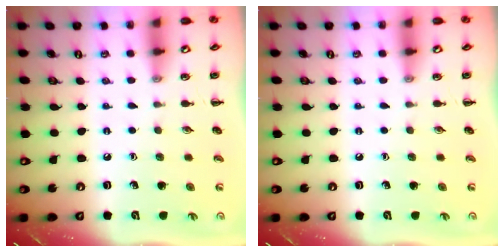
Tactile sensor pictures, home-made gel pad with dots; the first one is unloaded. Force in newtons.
{"total": 0.0}